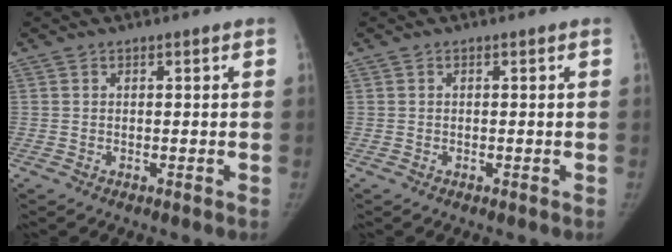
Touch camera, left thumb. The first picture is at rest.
{"total": 0.0}